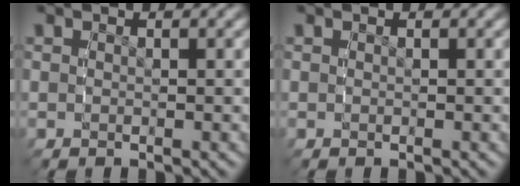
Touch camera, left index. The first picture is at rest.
{"total": 0.0}